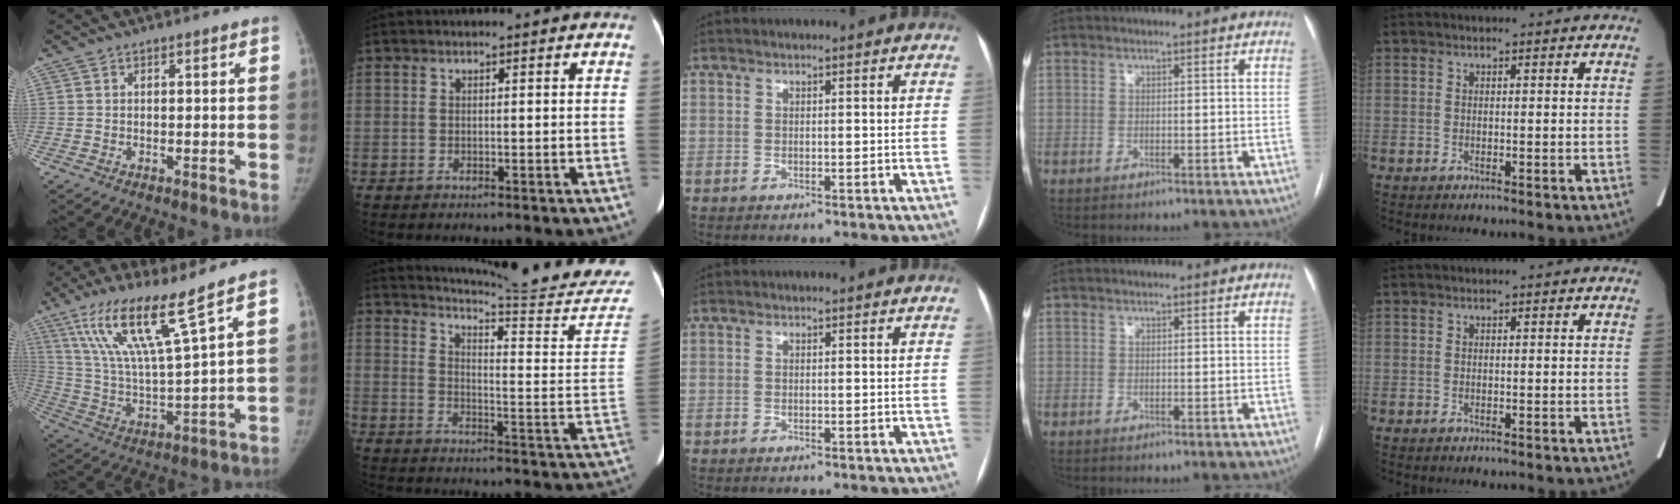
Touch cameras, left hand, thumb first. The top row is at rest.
{"thumb": {"total": 15.8, "force": [10.2, 0.9, 12.1], "torque": [-0.229, -0.054, 0.202]}, "index": {"total": 25.5, "force": [23.9, -1.3, 8.7], "torque": [-0.139, -0.136, 0.289]}}